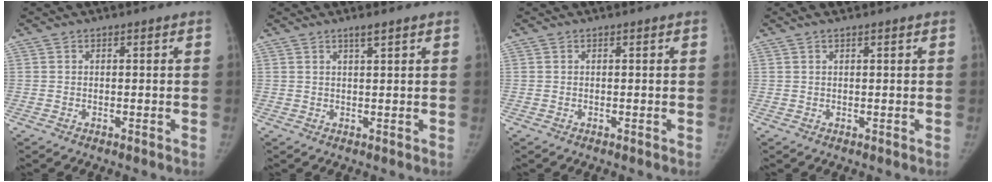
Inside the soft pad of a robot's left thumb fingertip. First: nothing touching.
{"total": 1.6, "force": [1.2, 0.1, 1.0], "torque": [-0.015, -0.007, 0.022]}
{"total": 0.0}
{"total": 1.3, "force": [1.0, 0.4, 0.8], "torque": [-0.011, 0.008, 0.016]}